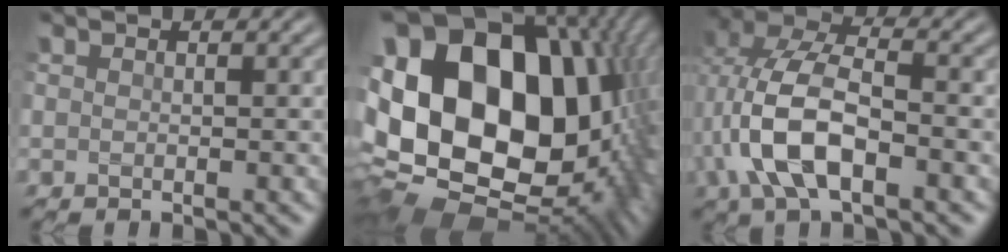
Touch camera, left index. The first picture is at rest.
{"total": 23.0, "force": [2.2, 16.6, 15.8], "torque": [-0.319, -0.012, 0.057]}
{"total": 7.9, "force": [-1.6, 3.8, 6.8], "torque": [-0.151, 0.014, -0.037]}